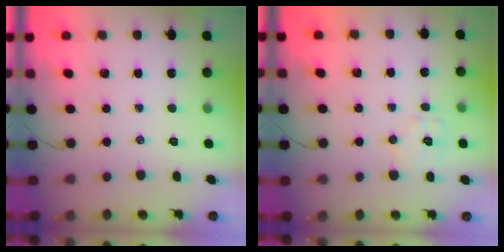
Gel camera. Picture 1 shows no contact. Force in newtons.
{"total": 7.1, "press": 7.1, "slide": 0.8}